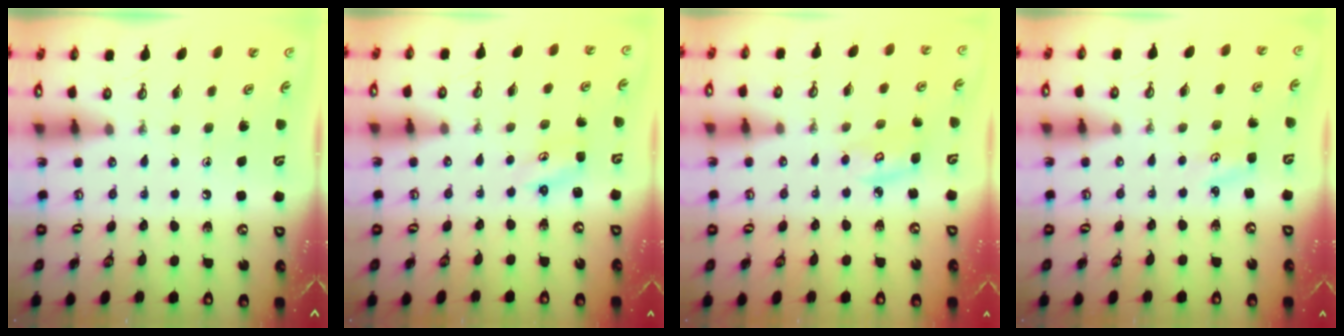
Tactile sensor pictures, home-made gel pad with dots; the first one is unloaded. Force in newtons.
{"total": 2.3, "press": 2.3, "slide": 0.2}
{"total": 3.9, "press": 3.9, "slide": 0.5}
{"total": 2.6, "press": 2.6, "slide": 0.3}